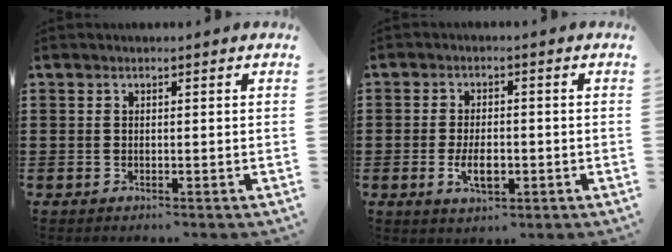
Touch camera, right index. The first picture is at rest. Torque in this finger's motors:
{"motor_torque": [1.06, 1.08, 0.53, 0.14]}